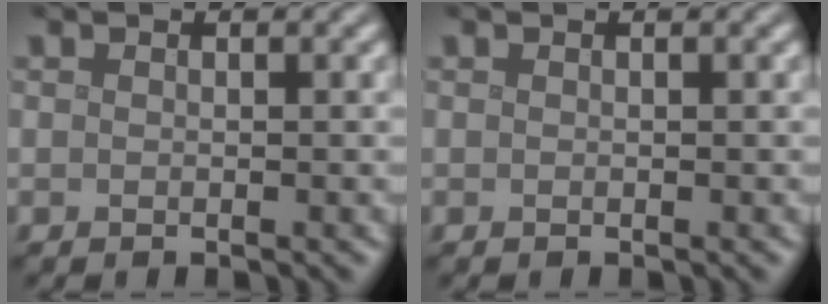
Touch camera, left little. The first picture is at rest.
{"total": 0.0}